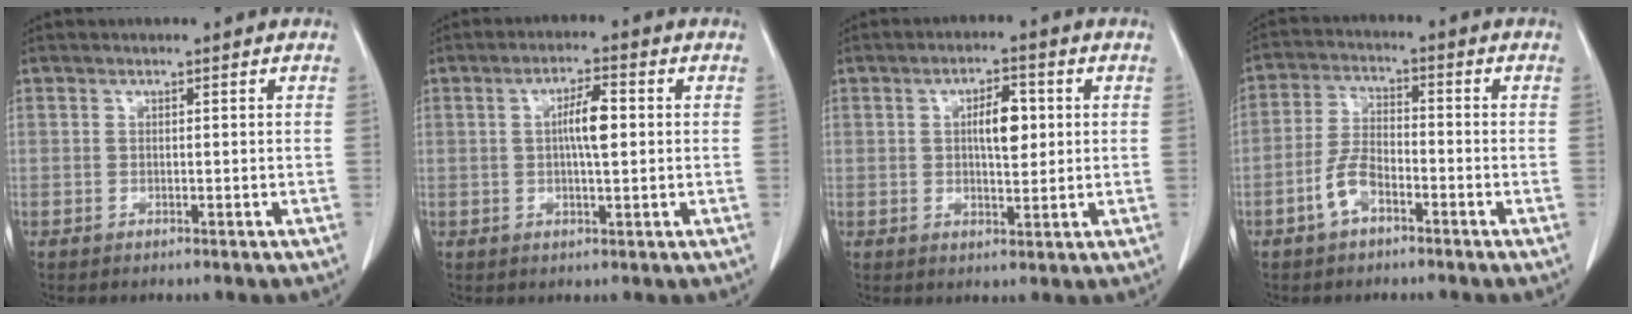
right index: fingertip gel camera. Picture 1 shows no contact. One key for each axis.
{"total": 5.0, "fx": 0.5, "fy": 0.9, "fz": 4.9, "tx": -0.088, "ty": 0.006, "tz": 0.006}
{"total": 5.4, "fx": 1.0, "fy": 2.0, "fz": 5.0, "tx": -0.081, "ty": 0.006, "tz": 0.017}
{"total": 5.5, "fx": -3.0, "fy": 2.6, "fz": 3.8, "tx": -0.085, "ty": 0.009, "tz": -0.059}